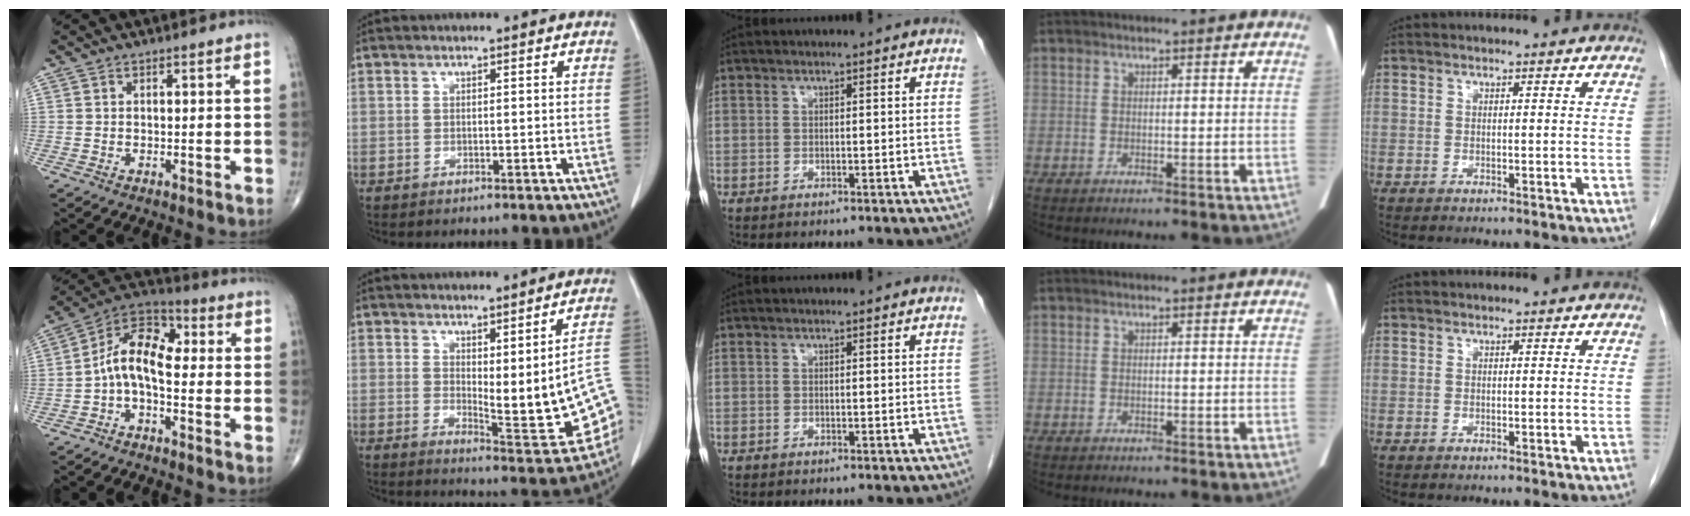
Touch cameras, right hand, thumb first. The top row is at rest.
{"thumb": {"total": 10.4, "force": [-1.1, 5.7, 8.7], "torque": [-0.135, 0.041, -0.037]}, "index": {"total": 12.8, "force": [-0.9, 2.8, 12.4], "torque": [-0.135, -0.006, -0.001]}}